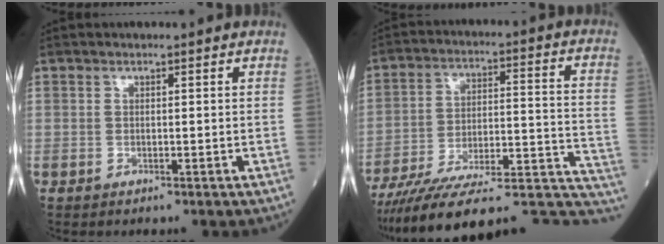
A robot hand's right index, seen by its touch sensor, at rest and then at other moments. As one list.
[{"total": 27.5, "force": [-23.9, 3.8, 13.0], "torque": [-0.124, 0.013, -0.337]}]